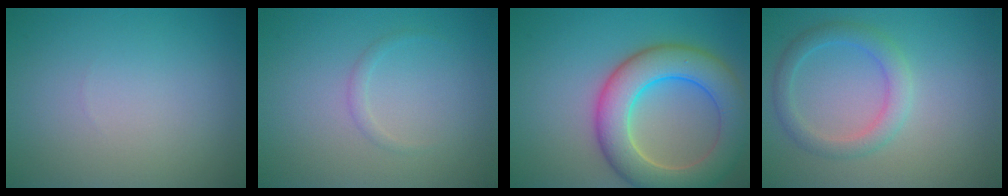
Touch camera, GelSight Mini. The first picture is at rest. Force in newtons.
{"total": 0.8, "press": 0.8, "slide": 0.1}
{"total": 8.5, "press": 8.4, "slide": 0.5}
{"total": 2.8, "press": 2.8, "slide": 0.1}